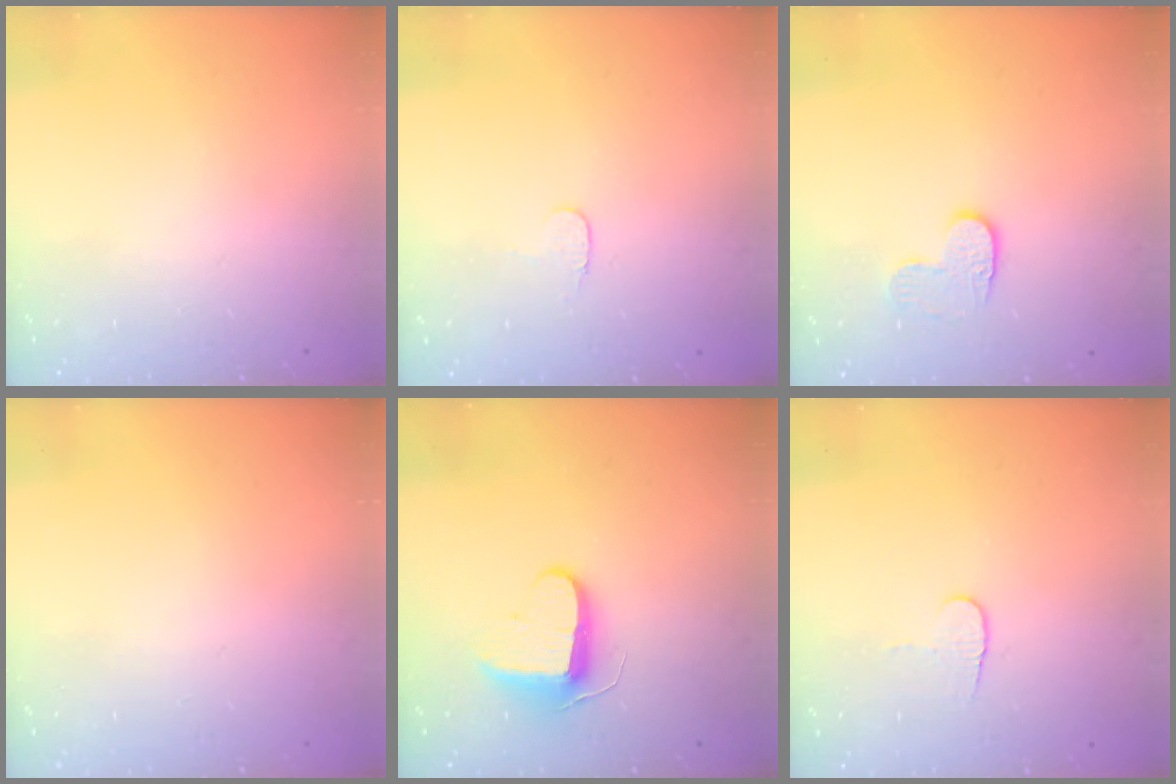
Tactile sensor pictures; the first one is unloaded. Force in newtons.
{"total": 4.3, "press": 4.3, "slide": 0.3}
{"total": 6.7, "press": 6.7, "slide": 0.5}
{"total": 0.6, "press": 0.6, "slide": 0.2}
{"total": 9.2, "press": 9.2, "slide": 0.7}
{"total": 5.3, "press": 5.3, "slide": 0.5}